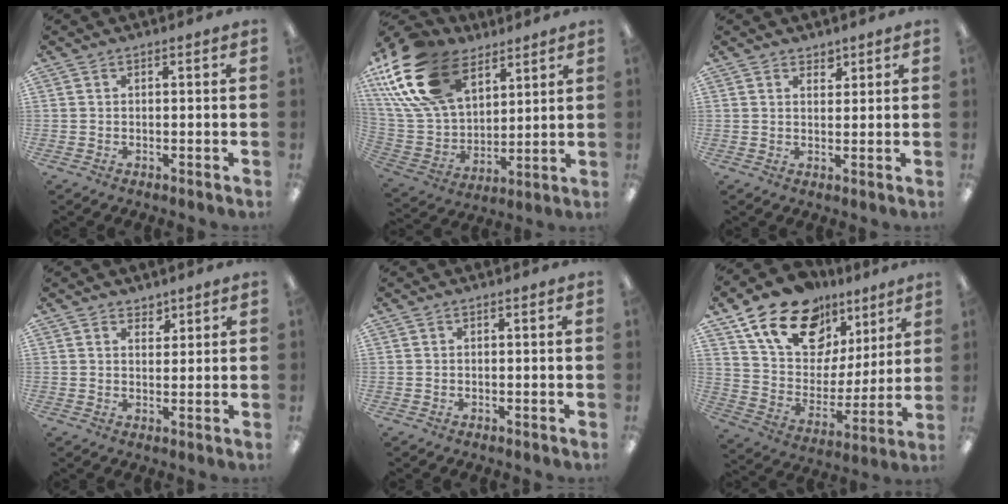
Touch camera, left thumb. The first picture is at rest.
{"total": 22.9, "force": [12.9, 13.8, 12.9], "torque": [-0.292, -0.050, 0.240]}
{"total": 2.2, "force": [1.8, 1.2, 0.3], "torque": [0.009, -0.010, 0.031]}
{"total": 2.7, "force": [2.2, 1.4, 0.2], "torque": [0.008, -0.013, 0.039]}
{"total": 0.0}
{"total": 18.7, "force": [12.2, 11.5, 8.4], "torque": [-0.158, -0.065, 0.224]}